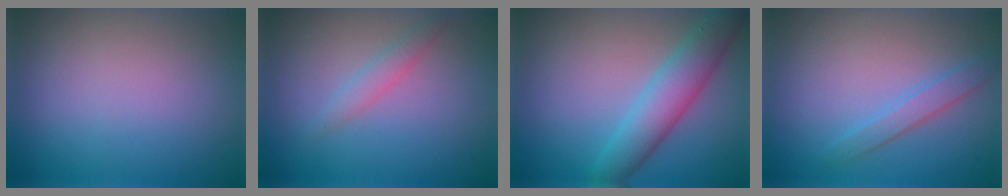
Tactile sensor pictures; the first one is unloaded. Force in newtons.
{"total": 1.4, "press": 1.4, "slide": 0.1}
{"total": 4.8, "press": 4.8, "slide": 0.2}
{"total": 1.8, "press": 1.8, "slide": 0.0}